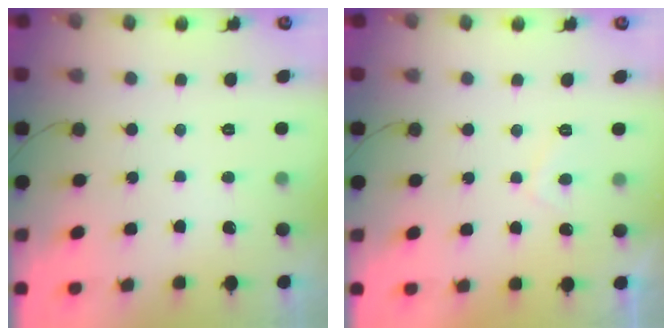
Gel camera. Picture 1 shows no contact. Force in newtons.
{"total": 2.8, "press": 2.7, "slide": 0.9}